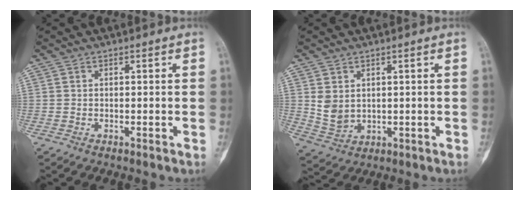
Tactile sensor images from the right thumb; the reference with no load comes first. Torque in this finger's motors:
{"motor_torque": [0.69, 0.58, 0.48, -0.25, 0.08]}